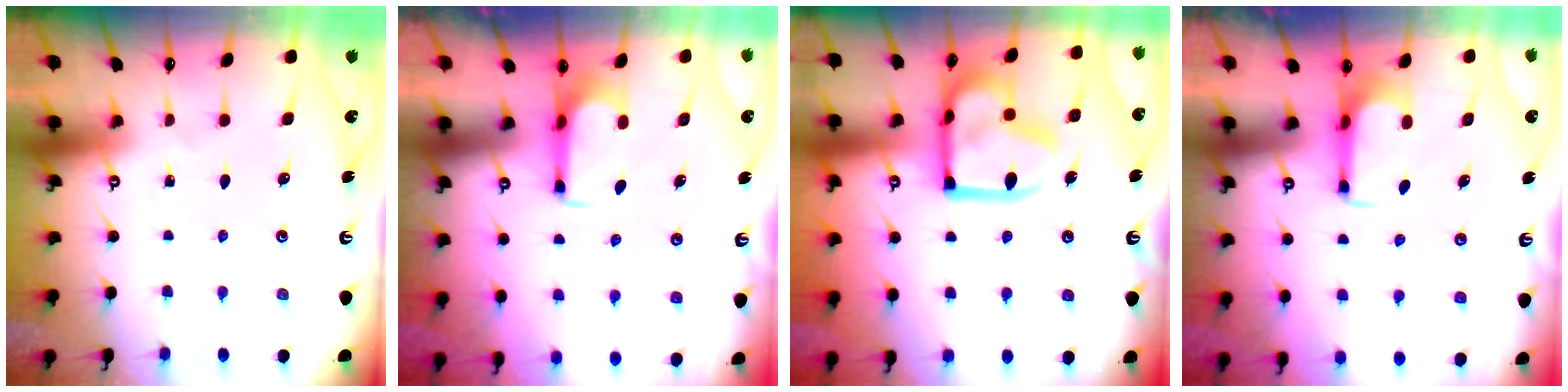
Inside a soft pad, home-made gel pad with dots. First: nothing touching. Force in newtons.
{"total": 1.5, "press": 1.5, "slide": 0.4}
{"total": 19.0, "press": 18.9, "slide": 1.9}
{"total": 1.7, "press": 1.6, "slide": 0.4}